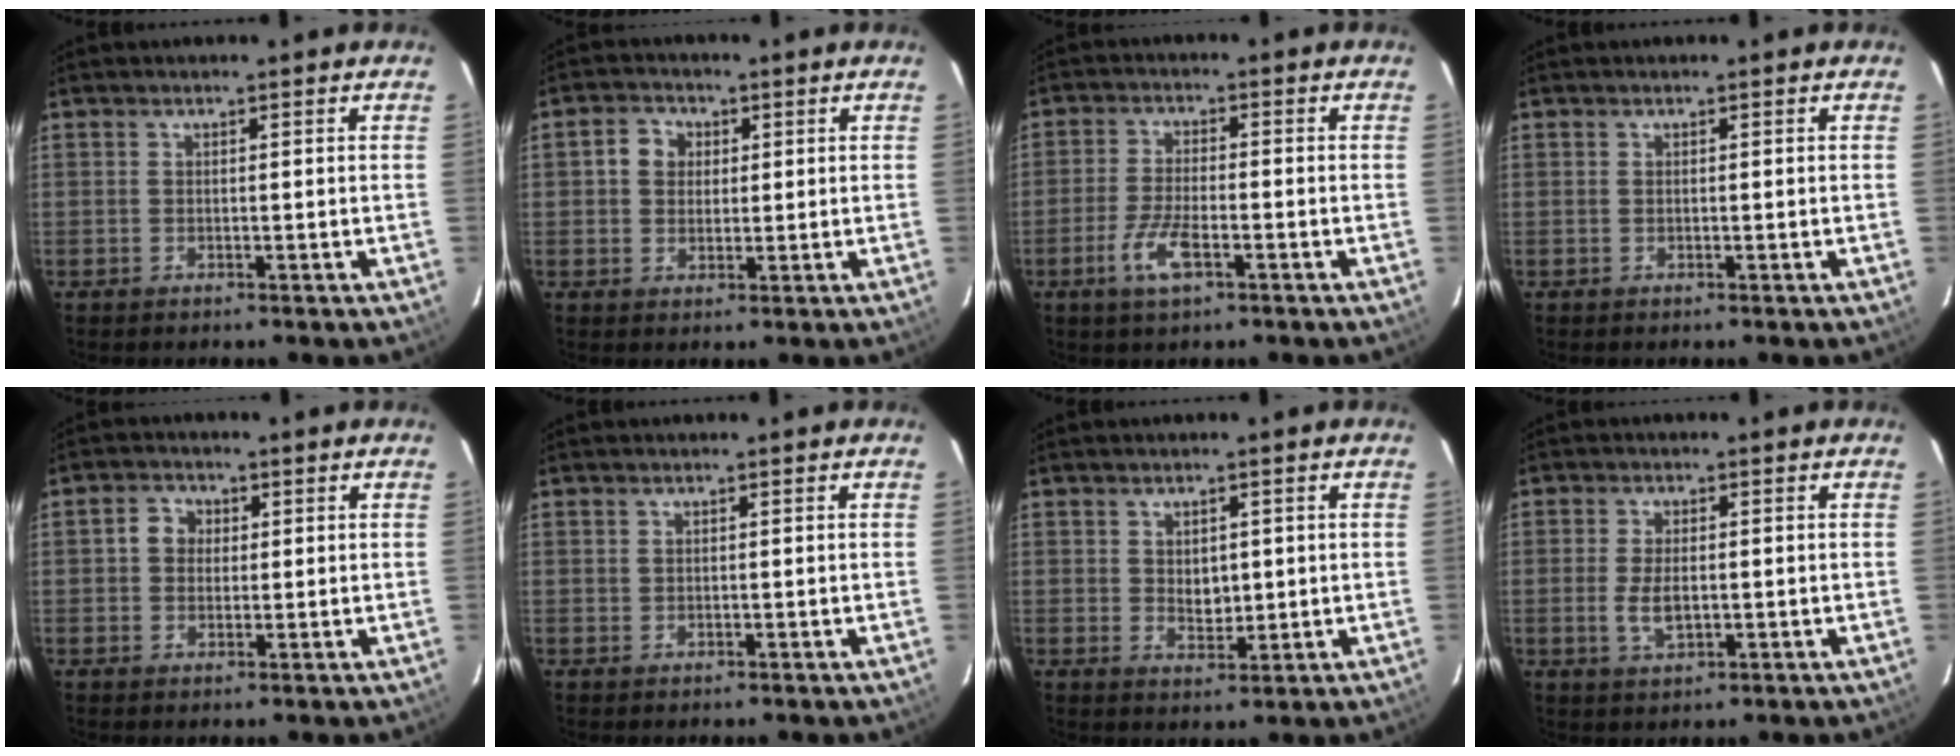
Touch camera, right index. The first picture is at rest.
{"total": 4.4, "force": [0.9, 3.9, 1.7], "torque": [-0.029, 0.020, 0.014]}
{"total": 6.5, "force": [-3.2, 2.1, 5.2], "torque": [-0.118, -0.007, -0.062]}
{"total": 0.0}
{"total": 3.5, "force": [0.4, 3.2, 1.3], "torque": [-0.020, 0.015, 0.003]}
{"total": 0.0}
{"total": 3.6, "force": [0.4, 2.6, 2.5], "torque": [-0.037, -0.002, 0.011]}
{"total": 4.4, "force": [-0.8, 2.1, 3.8], "torque": [-0.078, -0.006, -0.013]}